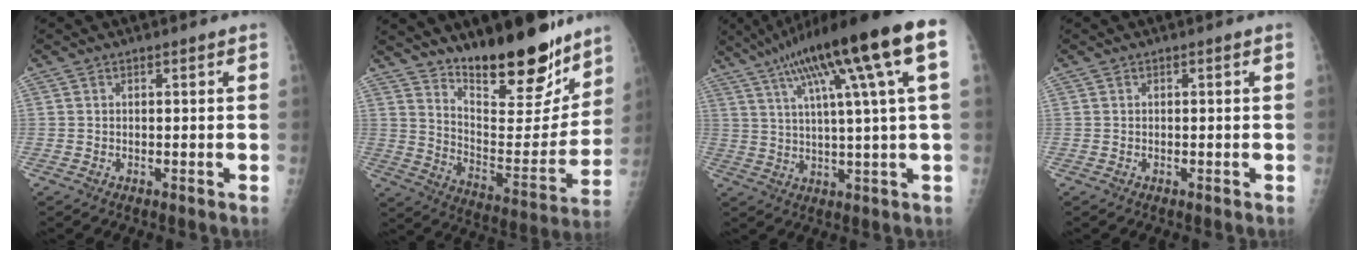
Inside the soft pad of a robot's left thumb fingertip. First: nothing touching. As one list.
[{"total": 21.8, "force": [16.2, 7.3, 12.6], "torque": [-0.140, -0.111, 0.259]}, {"total": 20.2, "force": [8.5, 1.8, 18.2], "torque": [-0.296, 0.012, 0.131]}, {"total": 0.0}]